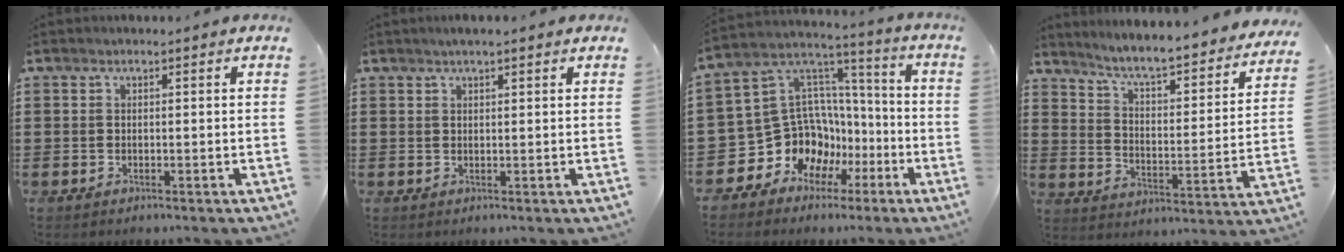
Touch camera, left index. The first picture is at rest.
{"total": 1.4, "force": [0.9, 0.1, 1.0], "torque": [-0.020, 0.002, 0.016]}
{"total": 12.5, "force": [-4.5, 11.1, 3.5], "torque": [-0.123, -0.010, -0.064]}
{"total": 5.2, "force": [4.7, -0.3, 2.3], "torque": [-0.067, -0.044, 0.069]}